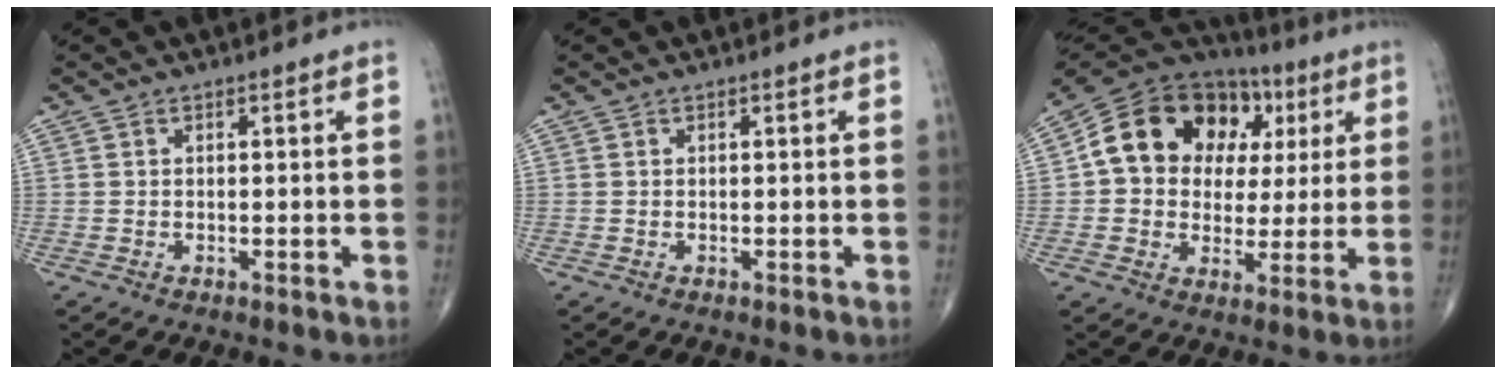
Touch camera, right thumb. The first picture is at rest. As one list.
[{"total": 0.0}, {"total": 19.5, "force": [4.7, 15.0, 11.6], "torque": [-0.155, 0.031, 0.075]}]